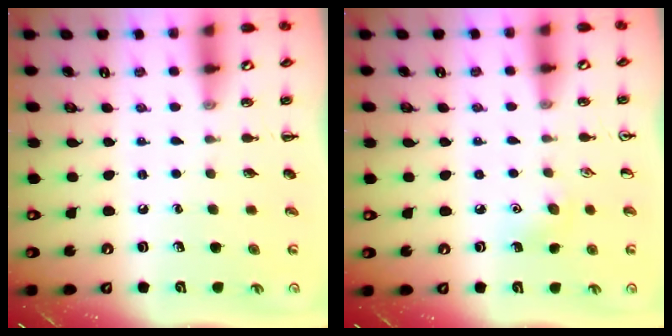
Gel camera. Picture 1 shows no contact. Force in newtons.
{"total": 6.6, "press": 6.4, "slide": 1.6}